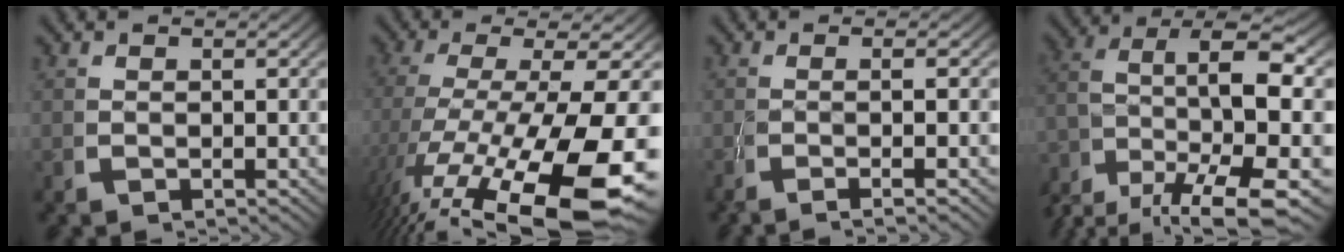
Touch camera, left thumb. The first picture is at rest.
{"total": 14.1, "force": [-4.6, 6.7, 11.4], "torque": [-0.247, -0.066, -0.024]}
{"total": 3.1, "force": [-1.1, -0.1, 2.9], "torque": [-0.054, 0.001, -0.021]}
{"total": 10.9, "force": [-1.6, 6.1, 9.0], "torque": [-0.191, -0.058, 0.003]}